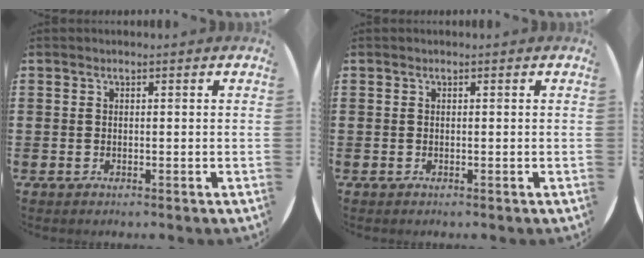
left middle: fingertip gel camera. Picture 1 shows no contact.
{"total": 0.0}